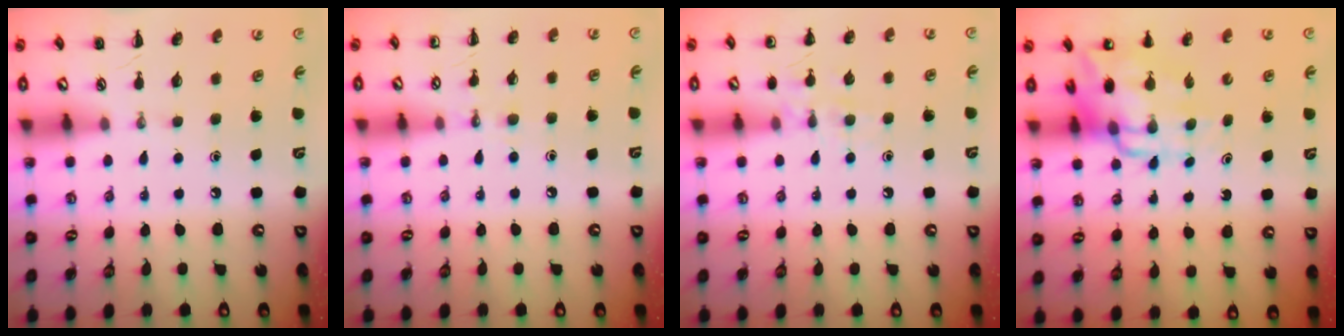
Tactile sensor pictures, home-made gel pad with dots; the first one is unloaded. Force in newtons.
{"total": 5.4, "press": 5.2, "slide": 1.5}
{"total": 8.5, "press": 8.4, "slide": 1.4}
{"total": 11.9, "press": 11.3, "slide": 3.6}